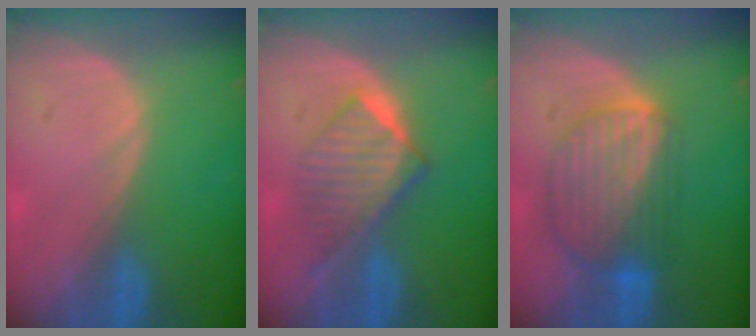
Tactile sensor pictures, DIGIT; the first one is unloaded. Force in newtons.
{"total": 6.5, "press": 6.2, "slide": 2.1}
{"total": 8.7, "press": 7.7, "slide": 4.1}